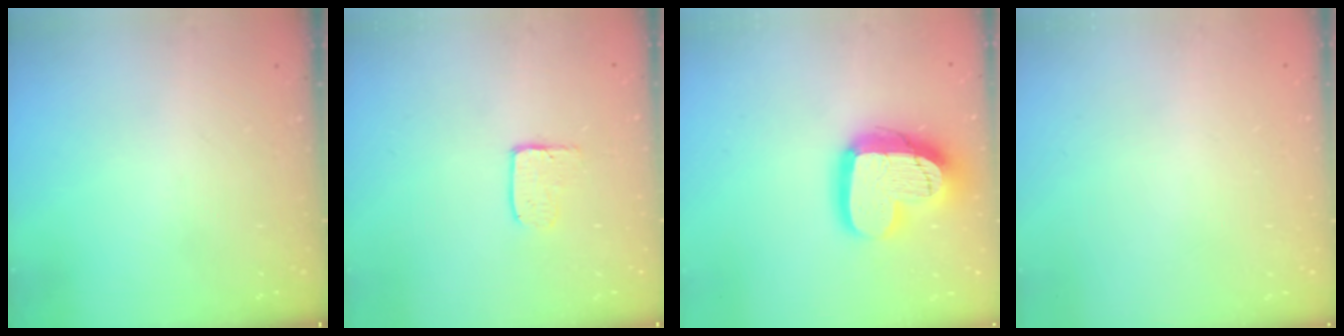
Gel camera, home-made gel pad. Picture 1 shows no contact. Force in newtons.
{"total": 4.0, "press": 4.0, "slide": 0.4}
{"total": 19.3, "press": 19.2, "slide": 1.7}
{"total": 0.0}